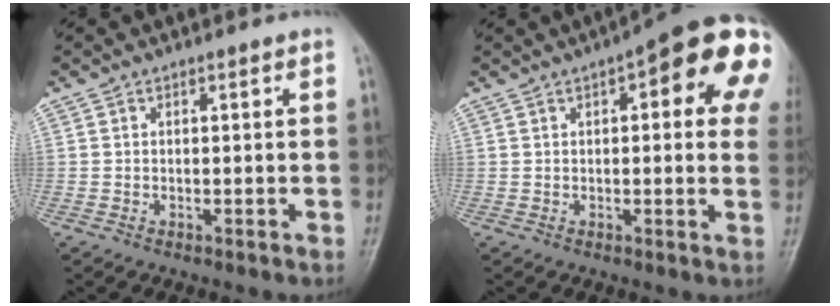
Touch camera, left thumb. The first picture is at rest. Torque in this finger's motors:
{"motor_torque": [1.10, 1.14, 1.95, -0.82, 0.20]}